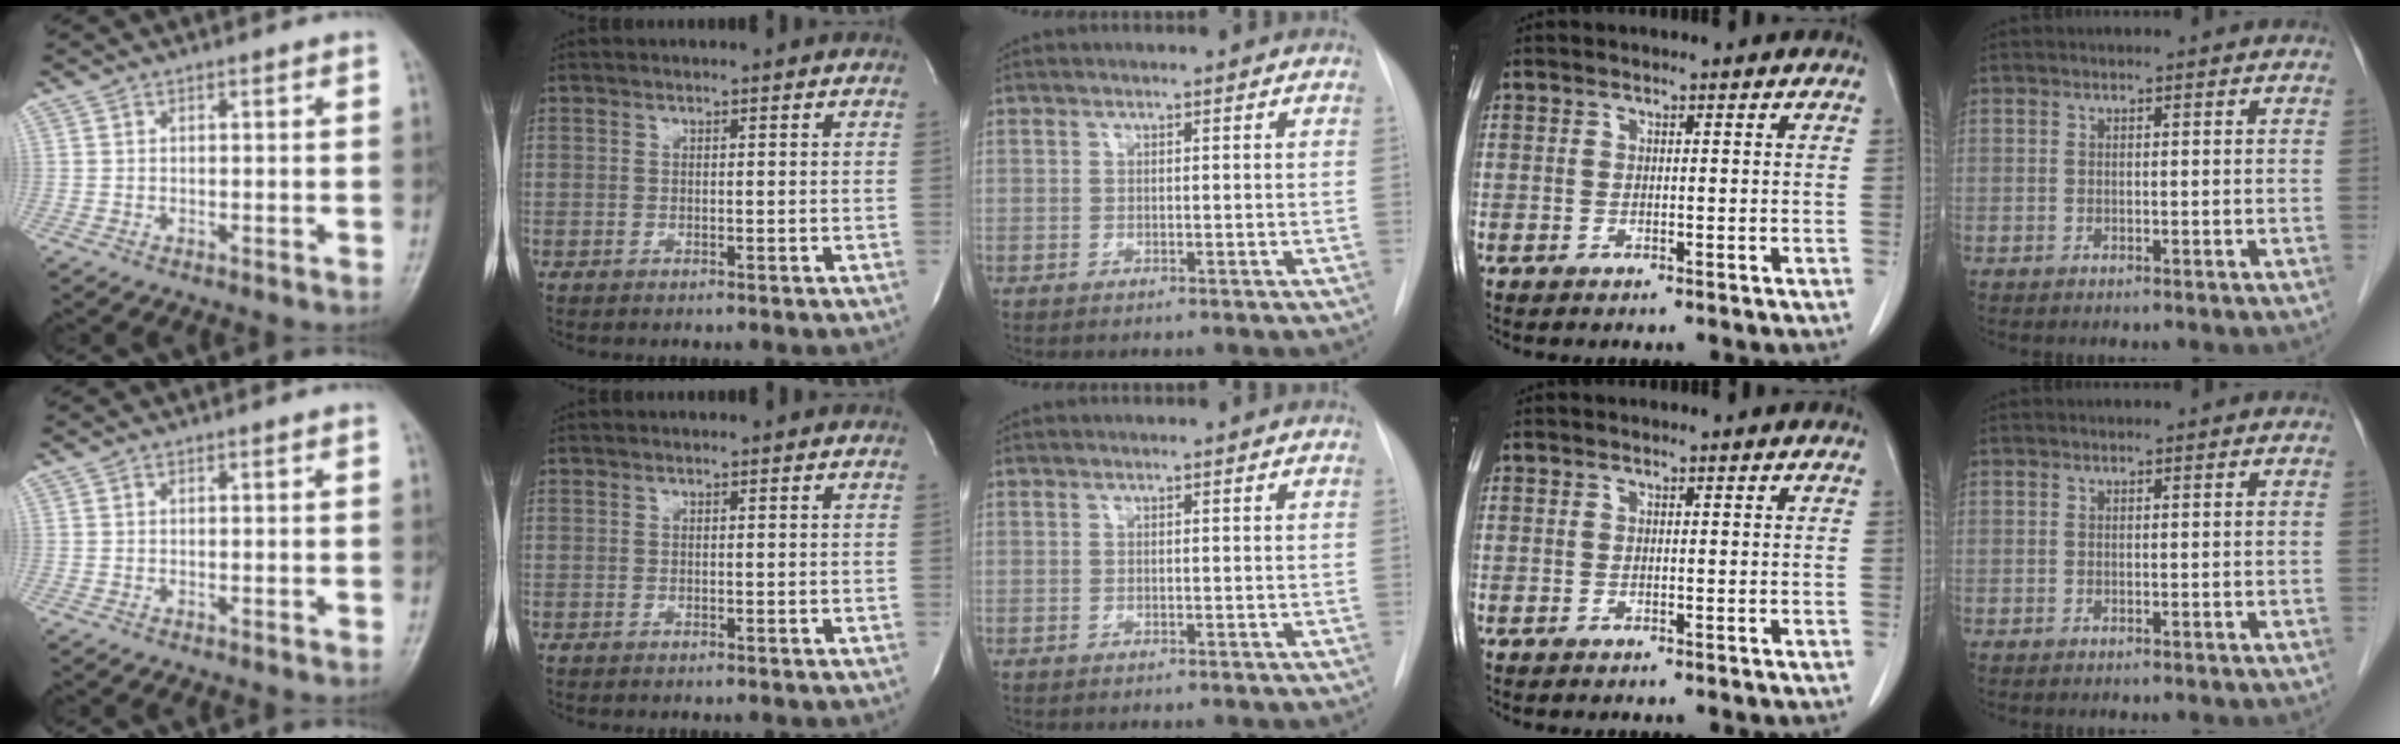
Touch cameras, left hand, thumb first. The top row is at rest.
{}